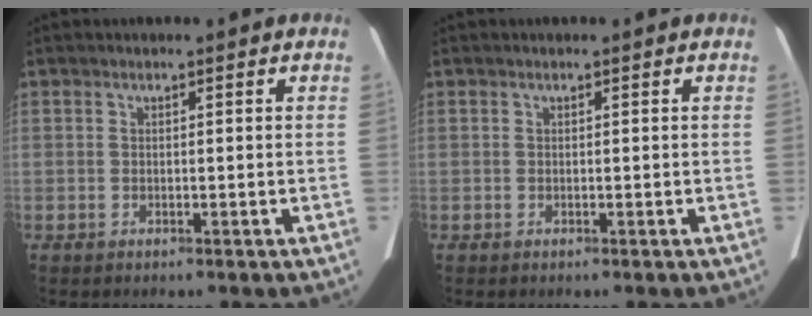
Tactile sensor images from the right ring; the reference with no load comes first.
{"total": 0.0}